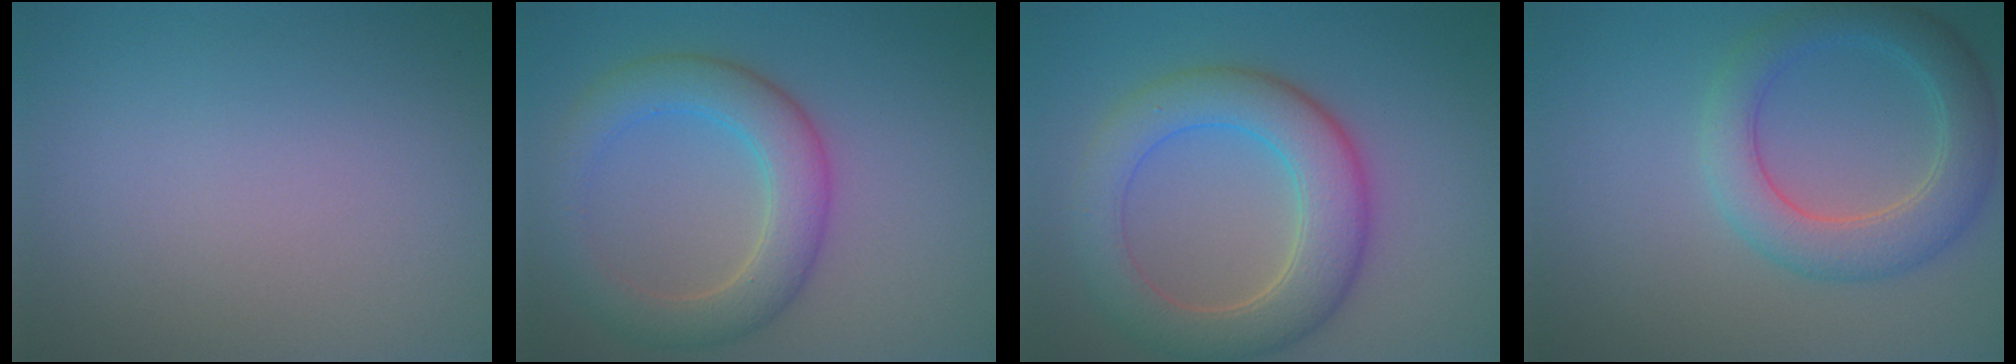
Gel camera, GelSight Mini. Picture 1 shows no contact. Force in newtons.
{"total": 5.5, "press": 5.5, "slide": 0.2}
{"total": 6.8, "press": 6.8, "slide": 0.6}
{"total": 4.6, "press": 4.6, "slide": 0.3}